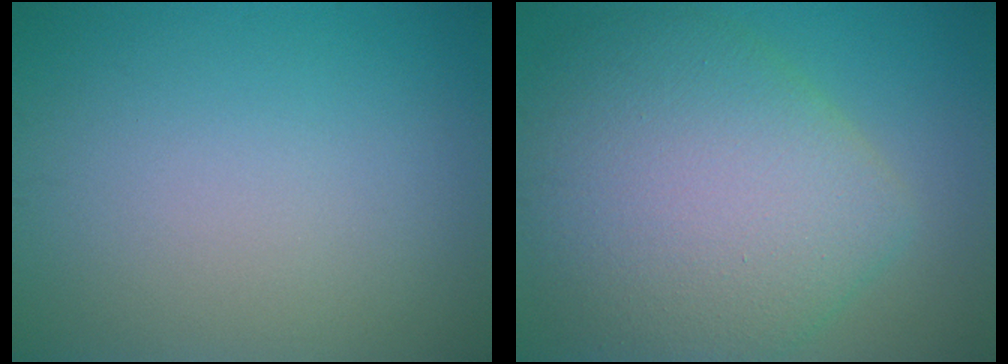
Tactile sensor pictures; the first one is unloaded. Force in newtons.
{"total": 10.1, "press": 10.1, "slide": 0.8}